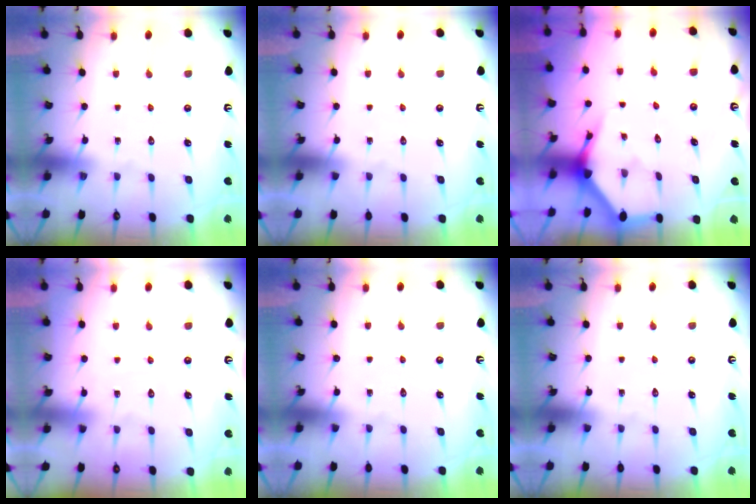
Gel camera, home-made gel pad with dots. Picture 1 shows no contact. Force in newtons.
{"total": 0.0}
{"total": 3.6, "press": 3.6, "slide": 0.2}
{"total": 3.3, "press": 3.2, "slide": 0.4}
{"total": 0.0}
{"total": 0.0}